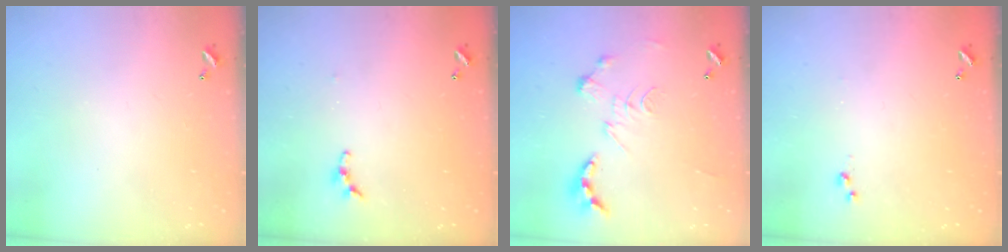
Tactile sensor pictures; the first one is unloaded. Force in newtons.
{"total": 4.9, "press": 4.8, "slide": 0.2}
{"total": 0.0}
{"total": 3.0, "press": 3.0, "slide": 0.4}